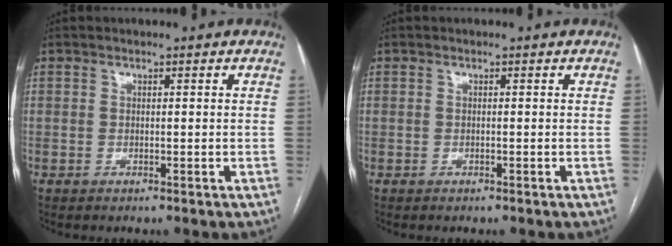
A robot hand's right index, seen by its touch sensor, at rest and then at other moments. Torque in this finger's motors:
{"motor_torque": [0.42, 0.25, -0.01, 0.01]}